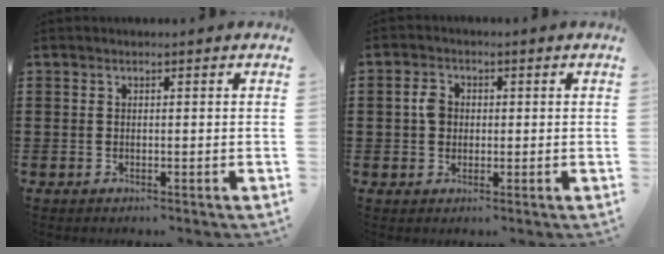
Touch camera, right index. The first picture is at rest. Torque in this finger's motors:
{"motor_torque": [0.11, 0.10, 0.06, 0.05]}